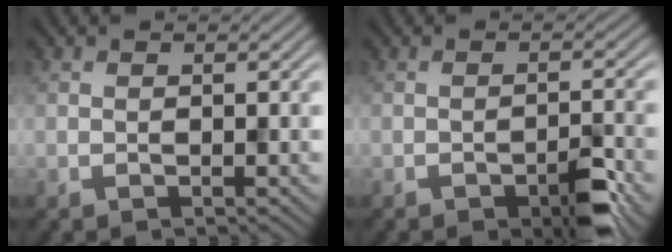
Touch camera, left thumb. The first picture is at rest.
{"total": 4.4, "force": [-2.6, 1.3, 3.2], "torque": [-0.048, 0.002, -0.039]}